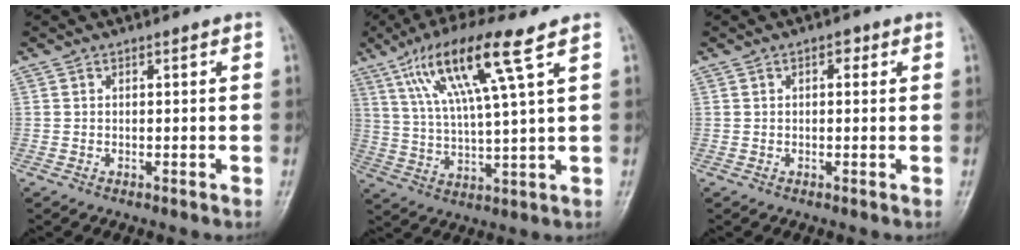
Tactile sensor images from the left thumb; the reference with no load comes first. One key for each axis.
{"total": 14.3, "fx": 7.1, "fy": 1.0, "fz": 12.4, "tx": -0.243, "ty": -0.014, "tz": 0.132}
{"total": 1.9, "fx": 0.7, "fy": 1.1, "fz": 1.3, "tx": -0.008, "ty": 0.003, "tz": 0.005}